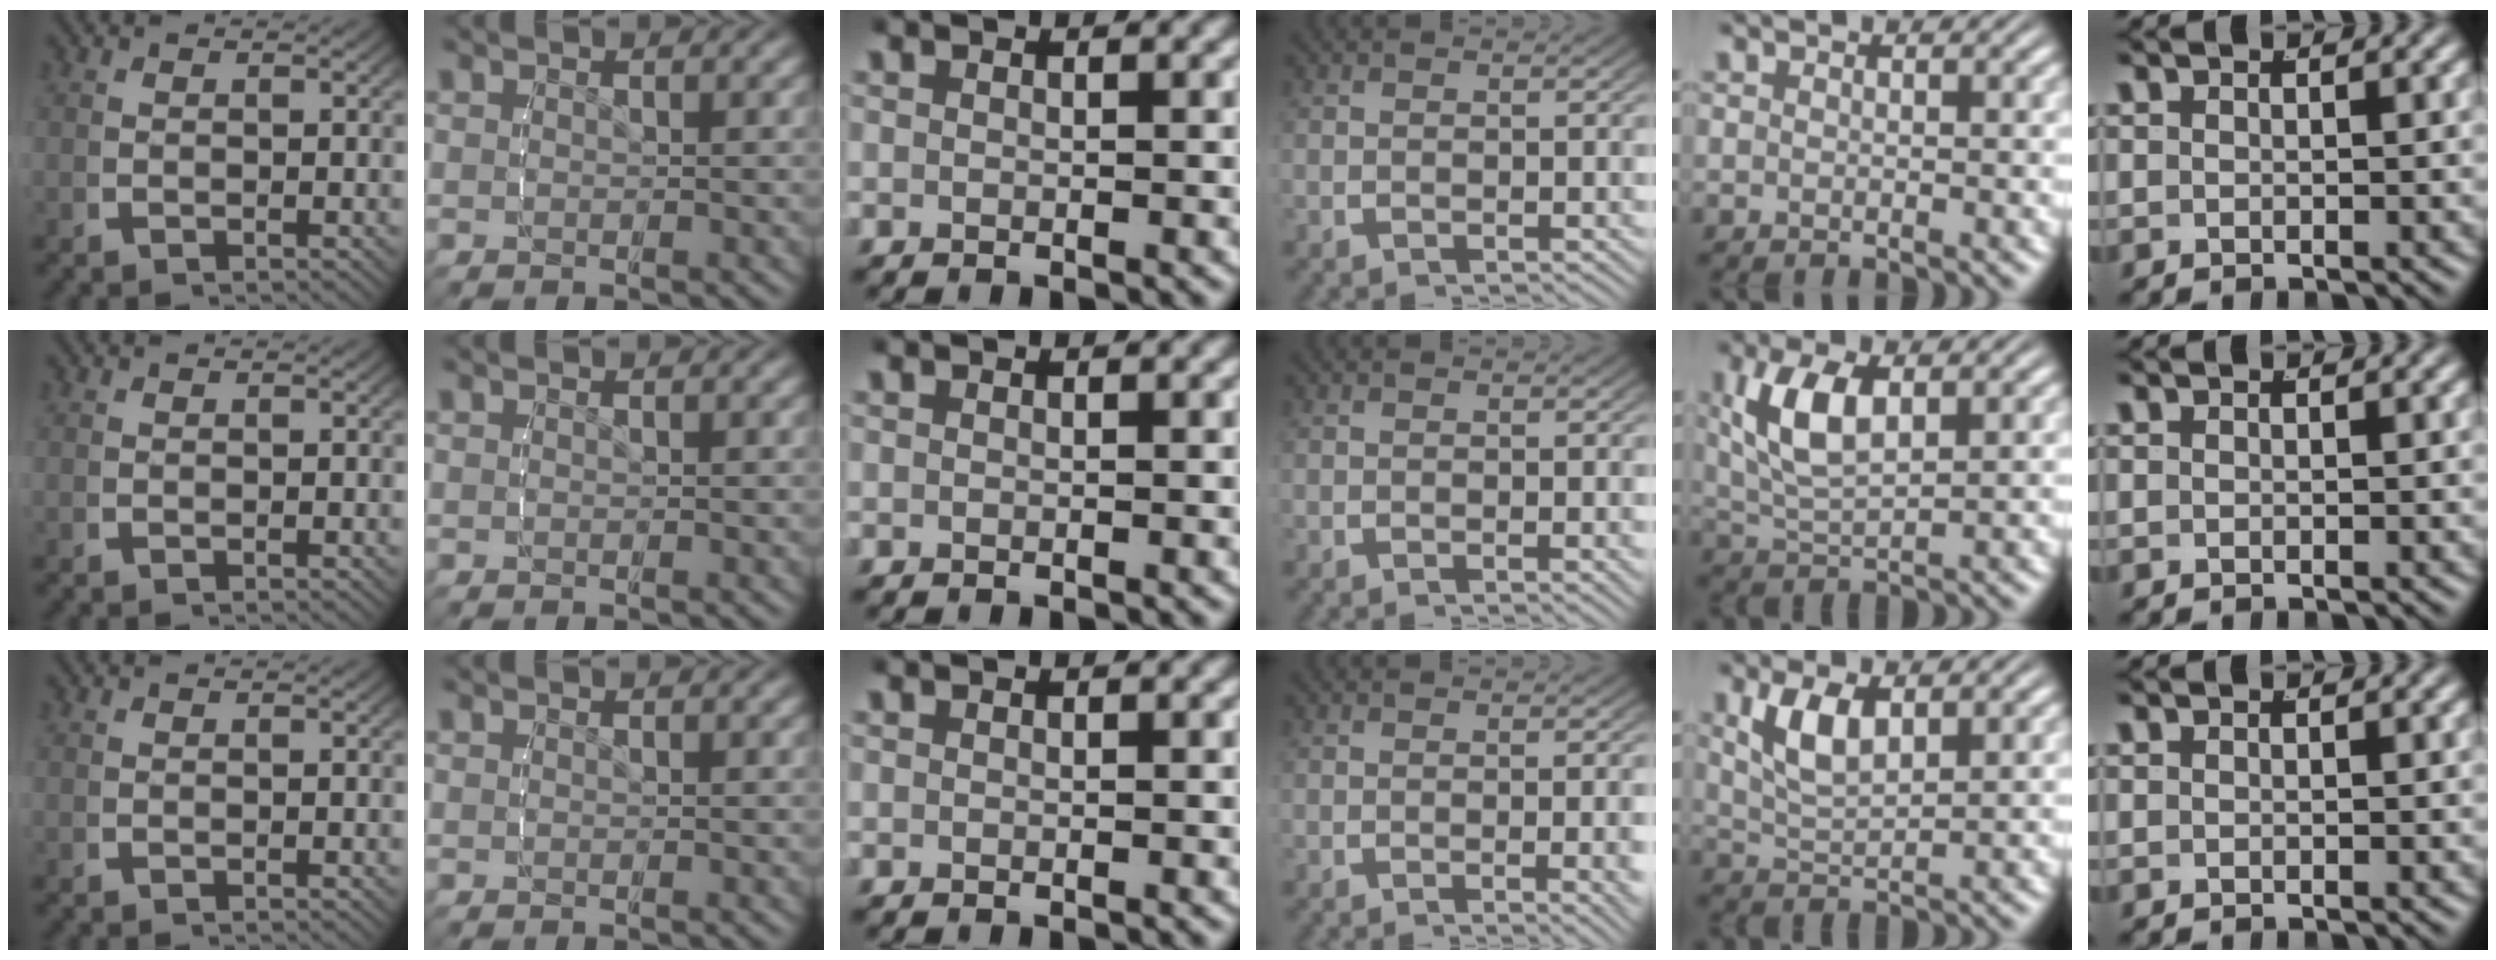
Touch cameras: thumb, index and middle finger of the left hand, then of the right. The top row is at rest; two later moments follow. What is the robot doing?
{"motion": "lift_and_place", "object": "cubes"}